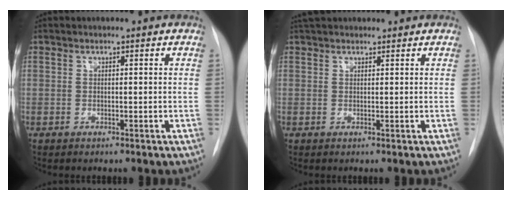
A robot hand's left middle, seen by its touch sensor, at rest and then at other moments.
{"total": 4.3, "force": [3.8, 1.4, 1.3], "torque": [-0.011, 0.037, 0.061]}